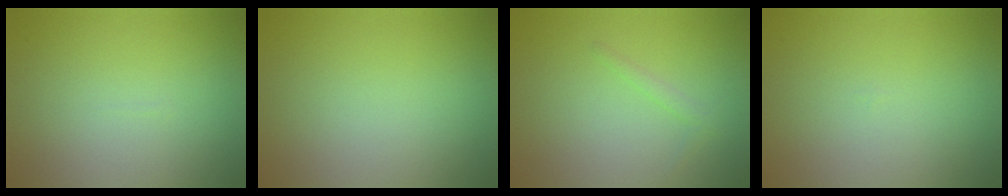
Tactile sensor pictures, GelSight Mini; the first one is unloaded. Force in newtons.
{"total": 0.0}
{"total": 0.8, "press": 0.8, "slide": 0.1}
{"total": 0.0}